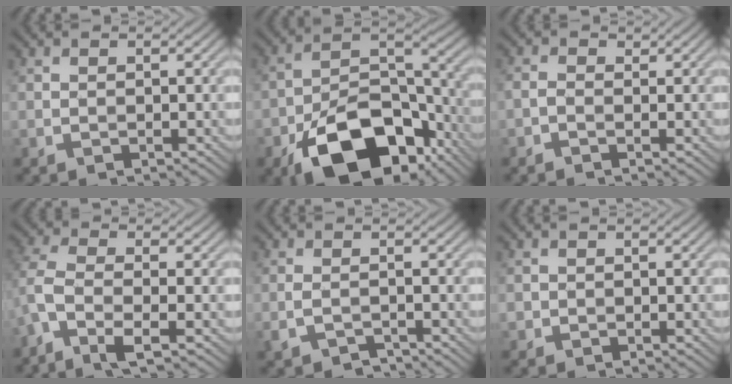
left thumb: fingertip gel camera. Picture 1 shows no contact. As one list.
[{"total": 16.6, "force": [-9.5, 8.7, 10.4], "torque": [-0.182, -0.024, -0.172]}, {"total": 1.2, "force": [-0.7, 0.6, 0.8], "torque": [-0.024, 0.003, -0.019]}, {"total": 5.8, "force": [-3.0, 1.7, 4.7], "torque": [-0.110, 0.002, -0.073]}, {"total": 2.7, "force": [-1.8, 1.2, 1.6], "torque": [-0.041, -0.005, -0.035]}, {"total": 0.9, "force": [-0.1, 0.9, 0.1], "torque": [0.000, -0.005, -0.005]}]